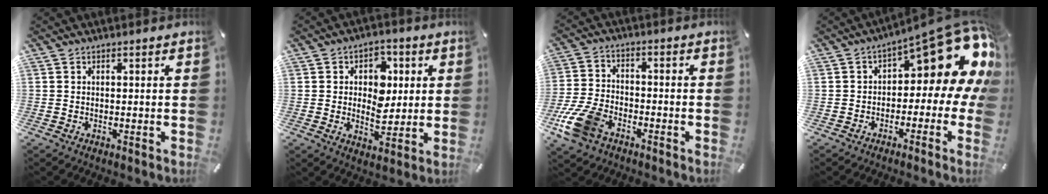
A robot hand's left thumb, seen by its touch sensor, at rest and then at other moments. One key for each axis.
{"total": 8.1, "fx": 0.9, "fy": 6.7, "fz": 4.4, "tx": -0.059, "ty": 0.004, "tz": 0.013}
{"total": 11.2, "fx": -6.5, "fy": 6.5, "fz": 6.4, "tx": -0.143, "ty": 0.027, "tz": -0.125}
{"total": 15.7, "fx": 7.0, "fy": 7.0, "fz": 12.2, "tx": -0.151, "ty": -0.056, "tz": 0.112}